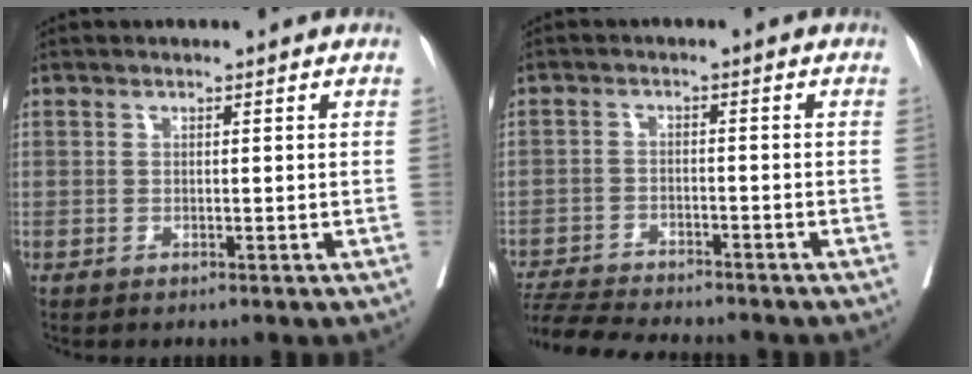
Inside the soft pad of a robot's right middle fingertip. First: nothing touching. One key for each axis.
{"total": 10.6, "fx": -9.9, "fy": 0.8, "fz": 3.6, "tx": -0.059, "ty": -0.005, "tz": -0.158}